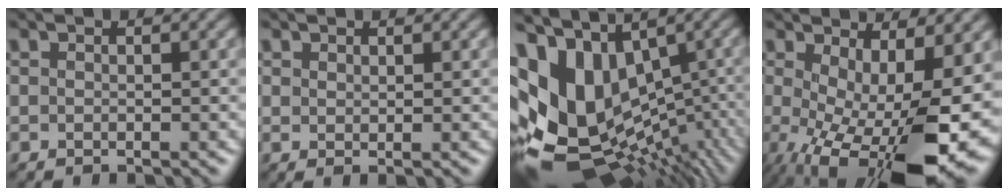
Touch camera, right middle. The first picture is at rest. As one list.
[{"total": 0.5, "force": [0.5, -0.1, 0.1], "torque": [-0.004, 0.009, 0.017]}, {"total": 14.0, "force": [0.1, 9.8, 10.0], "torque": [-0.186, -0.001, 0.059]}, {"total": 14.7, "force": [-2.7, 6.3, 13.0], "torque": [-0.204, -0.024, -0.017]}]